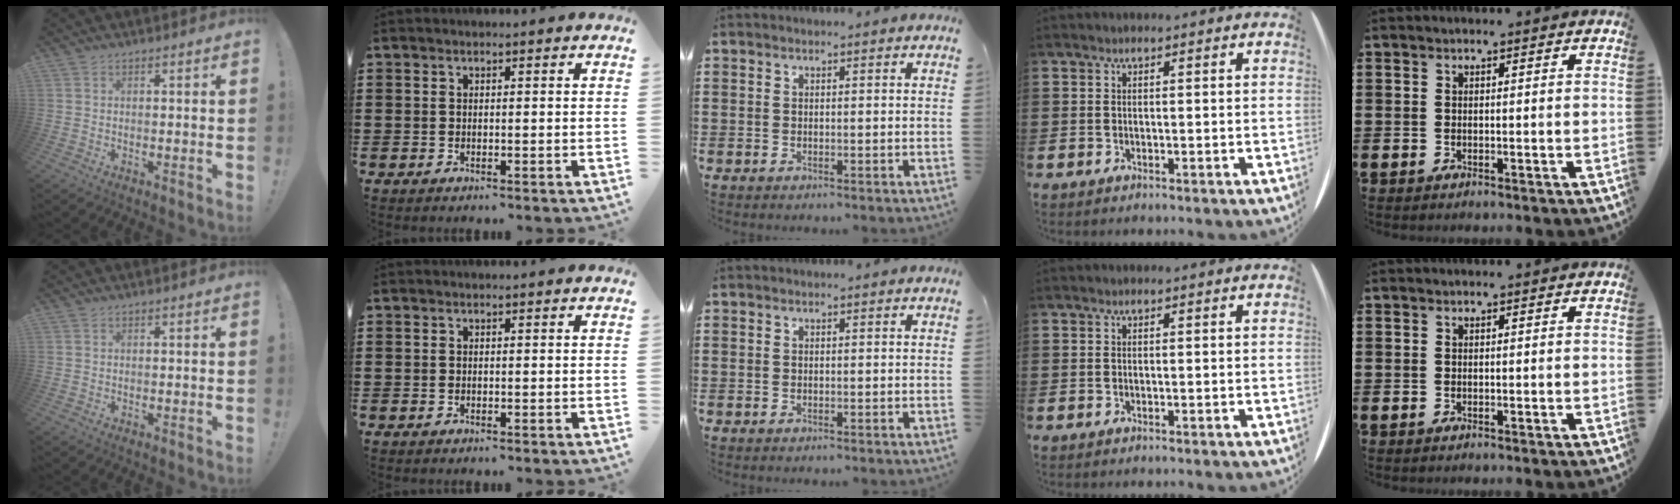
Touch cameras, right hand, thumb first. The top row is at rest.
{}